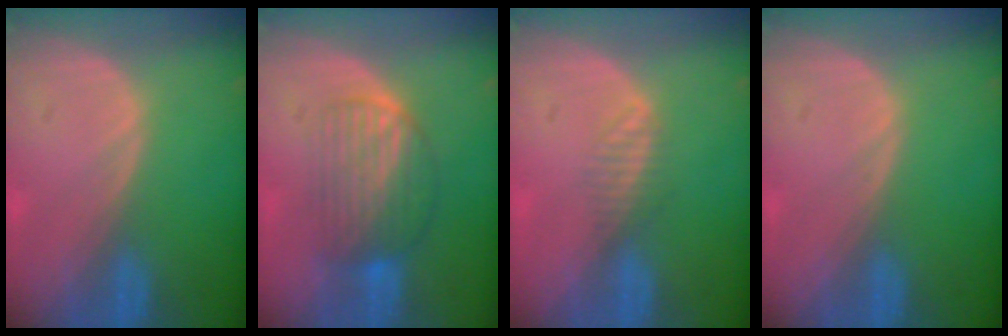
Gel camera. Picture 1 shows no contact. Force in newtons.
{"total": 6.8, "press": 6.5, "slide": 1.9}
{"total": 2.0, "press": 1.8, "slide": 0.8}
{"total": 0.0}